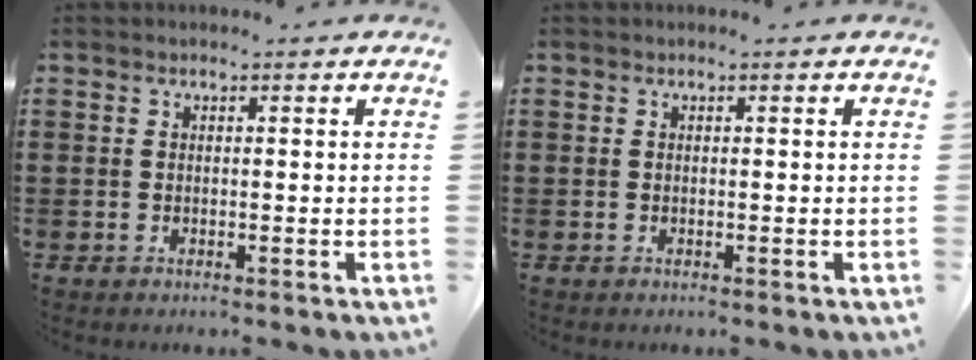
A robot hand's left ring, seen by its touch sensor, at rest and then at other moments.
{"total": 0.0}